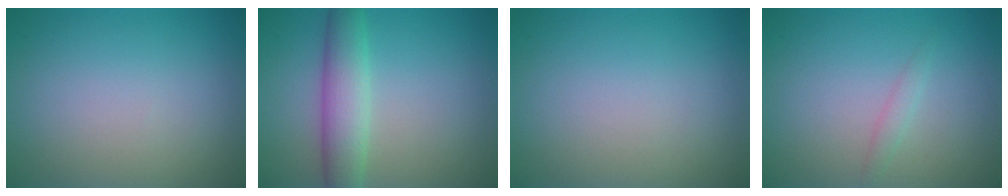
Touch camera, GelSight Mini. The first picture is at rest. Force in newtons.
{"total": 4.5, "press": 4.5, "slide": 0.1}
{"total": 0.0}
{"total": 1.0, "press": 1.0, "slide": 0.1}